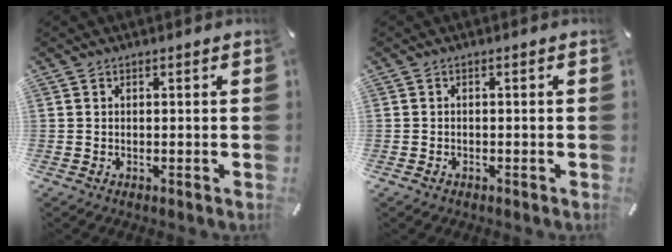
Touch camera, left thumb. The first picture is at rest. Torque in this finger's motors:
{"motor_torque": [-0.08, -0.06, -0.14, 0.03, 0.04]}